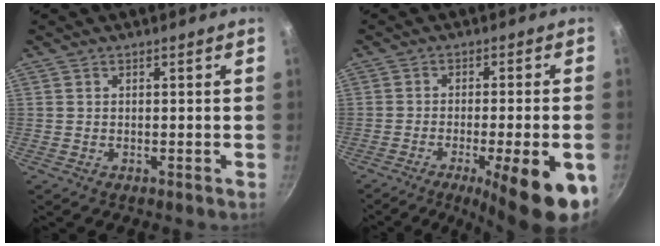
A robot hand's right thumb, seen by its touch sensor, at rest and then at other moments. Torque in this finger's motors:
{"motor_torque": [2.52, 2.51, 1.36, -1.41, 0.52]}